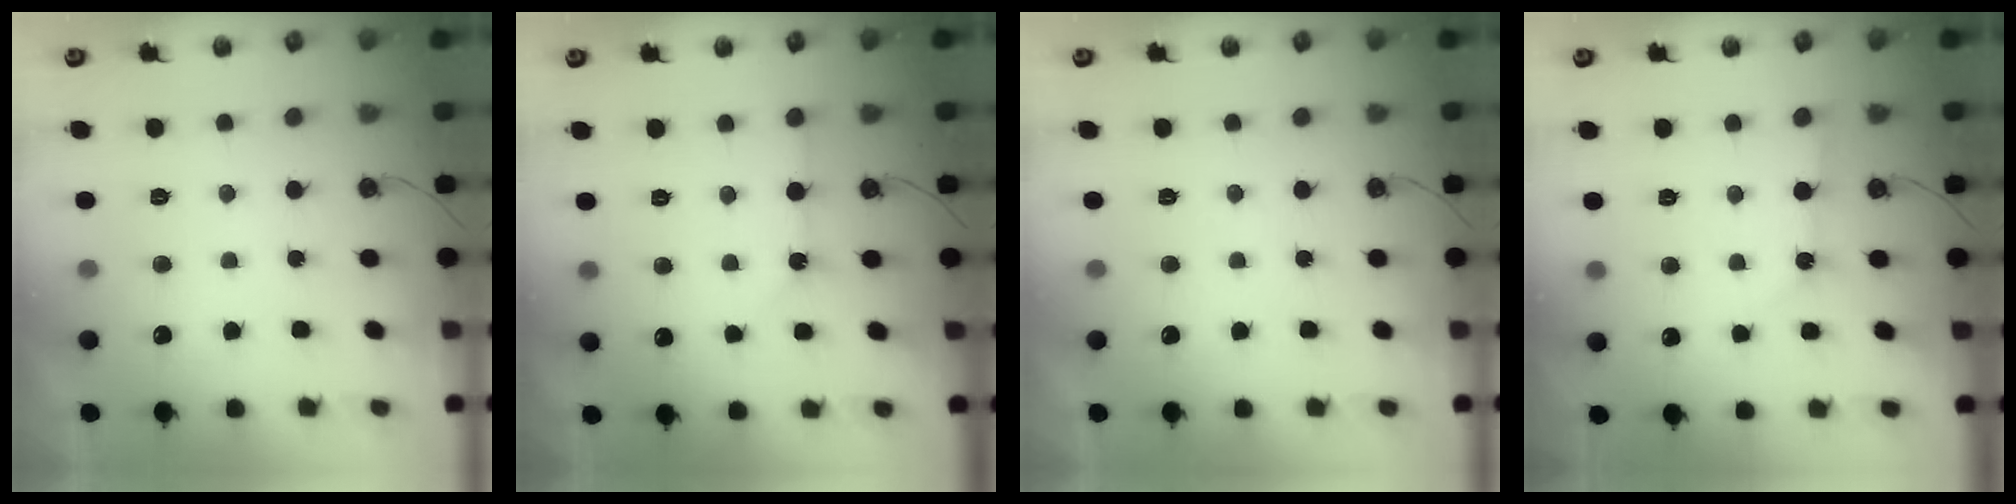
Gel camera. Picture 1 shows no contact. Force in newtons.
{"total": 3.5, "press": 3.5, "slide": 0.4}
{"total": 0.0}
{"total": 2.0, "press": 2.0, "slide": 0.3}